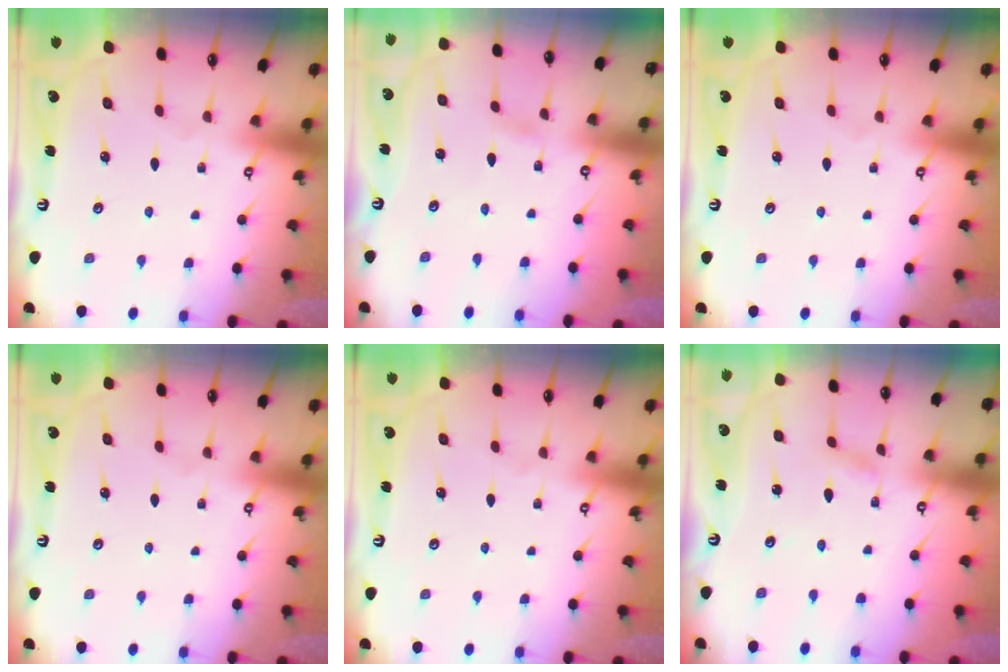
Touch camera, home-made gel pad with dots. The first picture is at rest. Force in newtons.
{"total": 0.5, "press": 0.5, "slide": 0.1}
{"total": 0.0}
{"total": 0.0}
{"total": 0.0}
{"total": 1.9, "press": 1.9, "slide": 0.1}